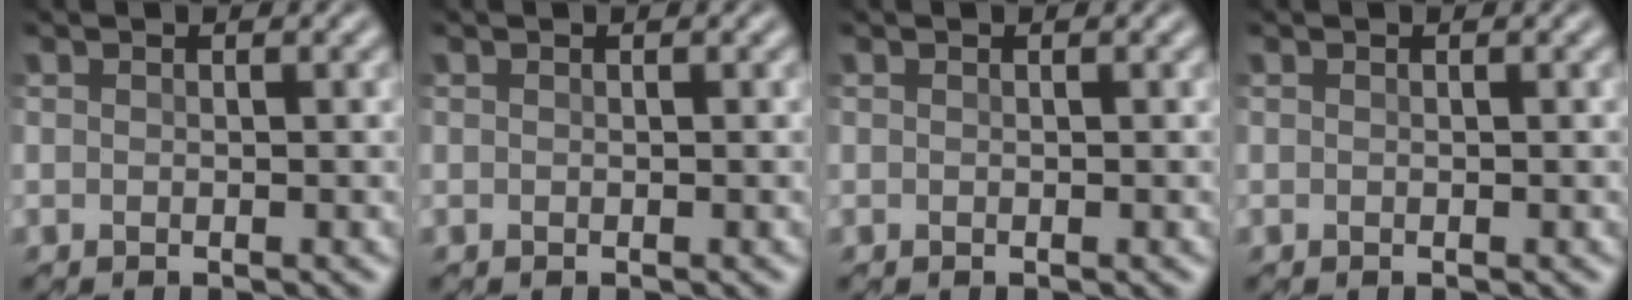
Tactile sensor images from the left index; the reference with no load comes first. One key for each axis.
{"total": 0.0}
{"total": 0.0}
{"total": 0.0}